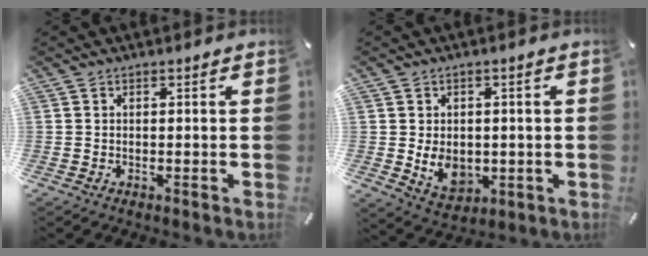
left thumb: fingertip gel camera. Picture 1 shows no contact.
{"total": 7.3, "force": [-0.8, 6.0, 4.1], "torque": [-0.077, -0.002, -0.013]}